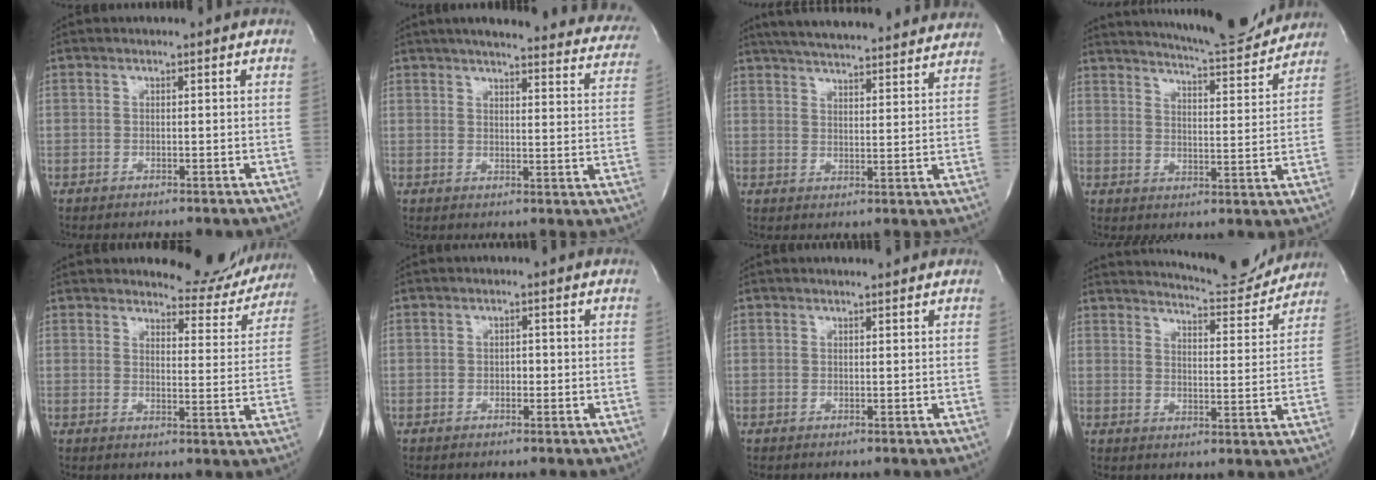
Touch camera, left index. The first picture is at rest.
{"total": 27.5, "force": [24.5, 5.1, 11.4], "torque": [-0.159, -0.045, 0.273]}
{"total": 25.7, "force": [23.5, 3.5, 9.8], "torque": [-0.166, -0.010, 0.302]}
{"total": 16.1, "force": [15.2, 1.4, 5.1], "torque": [-0.085, -0.028, 0.202]}
{"total": 9.8, "force": [9.5, 2.3, 1.1], "torque": [0.004, -0.041, 0.104]}
{"total": 1.0, "force": [-0.5, 0.6, 0.6], "torque": [-0.008, -0.001, -0.009]}
{"total": 1.3, "force": [1.2, 0.0, 0.3], "torque": [-0.008, 0.000, 0.017]}
{"total": 13.4, "force": [13.0, 1.5, 3.0], "torque": [-0.045, -0.026, 0.166]}